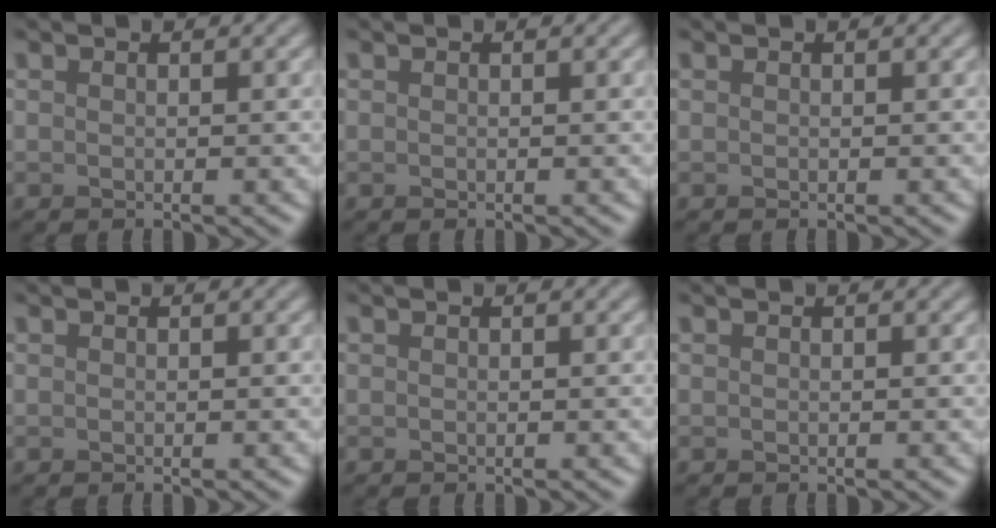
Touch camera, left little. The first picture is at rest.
{"total": 0.0}
{"total": 0.0}
{"total": 0.0}
{"total": 0.0}
{"total": 0.0}